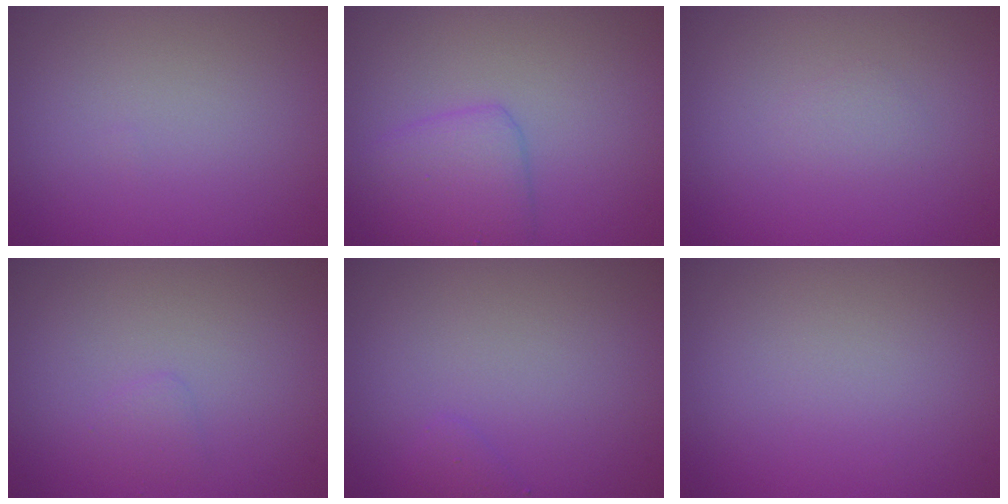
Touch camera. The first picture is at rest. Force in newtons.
{"total": 3.1, "press": 3.1, "slide": 0.1}
{"total": 0.7, "press": 0.7, "slide": 0.1}
{"total": 0.8, "press": 0.8, "slide": 0.1}
{"total": 0.8, "press": 0.8, "slide": 0.0}
{"total": 0.0}